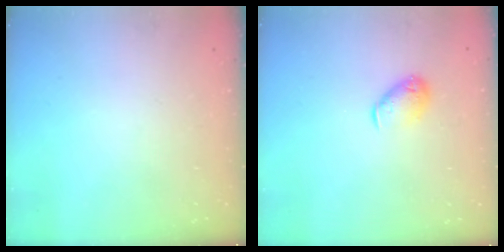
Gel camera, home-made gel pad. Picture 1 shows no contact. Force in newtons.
{"total": 7.7, "press": 7.6, "slide": 0.9}